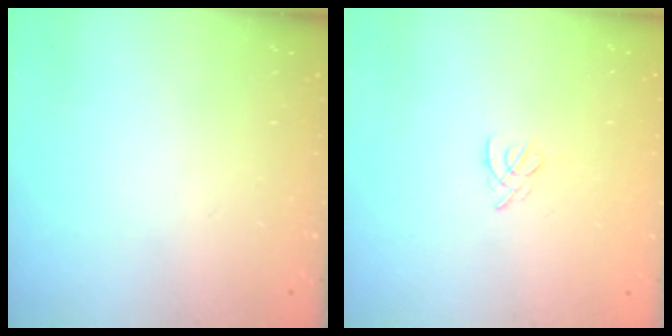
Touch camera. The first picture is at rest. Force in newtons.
{"total": 2.5, "press": 2.4, "slide": 0.6}